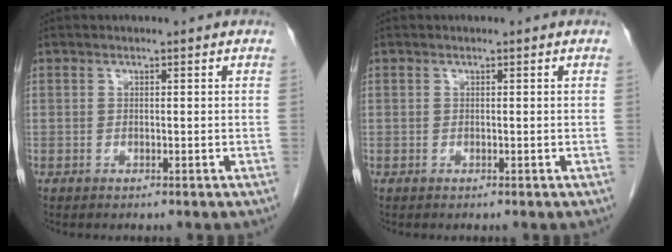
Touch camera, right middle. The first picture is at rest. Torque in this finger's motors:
{"motor_torque": [0.00, 0.00, 0.00, 0.00]}